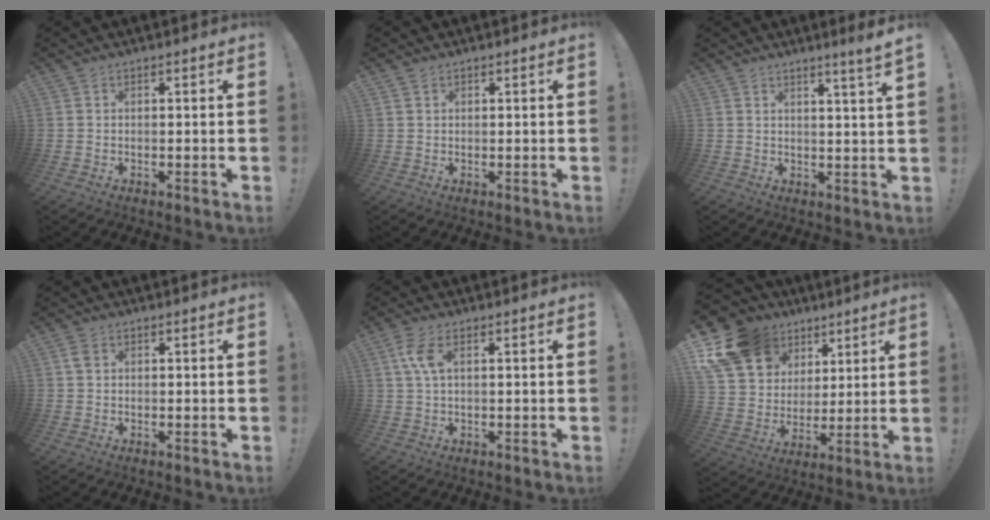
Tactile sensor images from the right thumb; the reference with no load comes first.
{"total": 1.2, "force": [0.8, 0.8, 0.3], "torque": [-0.003, -0.001, 0.016]}
{"total": 4.1, "force": [2.7, -1.4, 2.8], "torque": [-0.039, -0.023, 0.040]}
{"total": 1.7, "force": [0.6, 1.1, 1.2], "torque": [-0.019, 0.001, 0.011]}
{"total": 5.7, "force": [1.6, 2.4, 4.9], "torque": [-0.107, 0.005, 0.029]}
{"total": 18.5, "force": [10.2, 13.5, 7.3], "torque": [-0.128, -0.053, 0.216]}